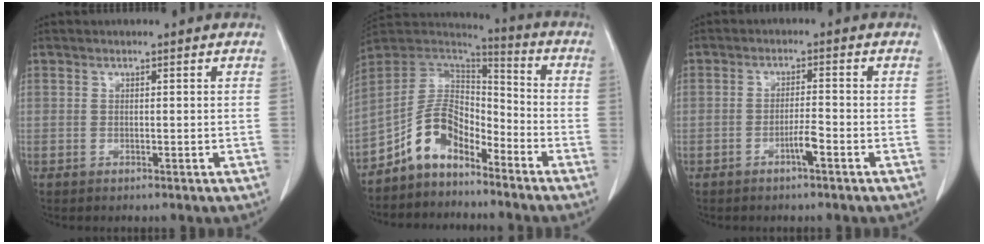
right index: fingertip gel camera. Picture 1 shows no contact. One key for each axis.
{"total": 9.8, "fx": -6.5, "fy": 5.0, "fz": 5.2, "tx": -0.099, "ty": 0.034, "tz": -0.126}
{"total": 2.6, "fx": -1.5, "fy": 0.0, "fz": 2.1, "tx": -0.039, "ty": 0.001, "tz": -0.026}